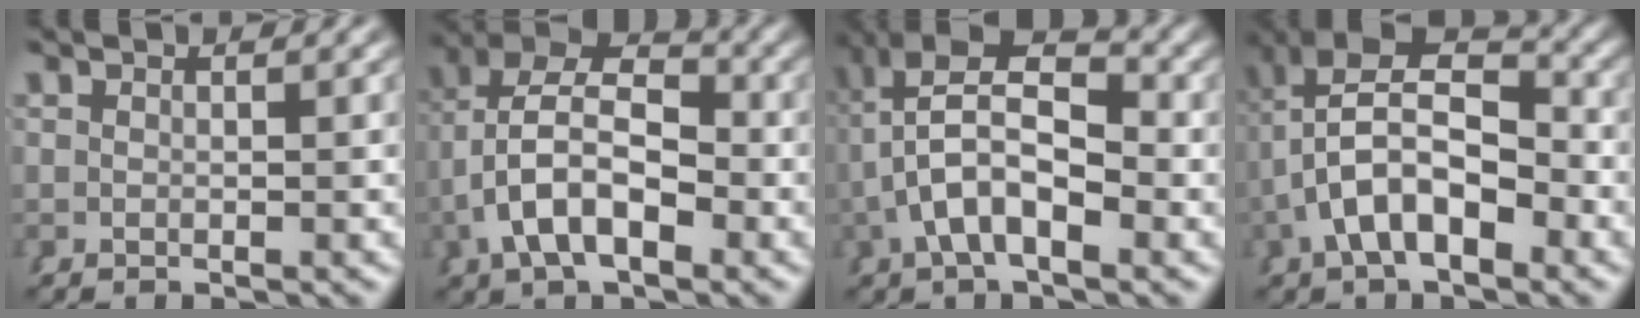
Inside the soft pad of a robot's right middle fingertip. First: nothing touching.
{"total": 8.4, "force": [0.6, 5.7, 6.2], "torque": [-0.117, -0.013, 0.009]}
{"total": 9.1, "force": [1.2, 5.9, 6.8], "torque": [-0.130, 0.000, 0.012]}
{"total": 9.7, "force": [0.7, 6.9, 6.8], "torque": [-0.132, -0.004, 0.003]}